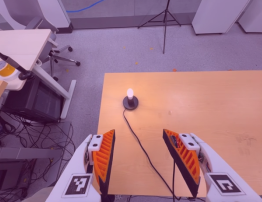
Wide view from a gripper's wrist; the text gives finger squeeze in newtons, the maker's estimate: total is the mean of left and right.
{"total": 0.0}